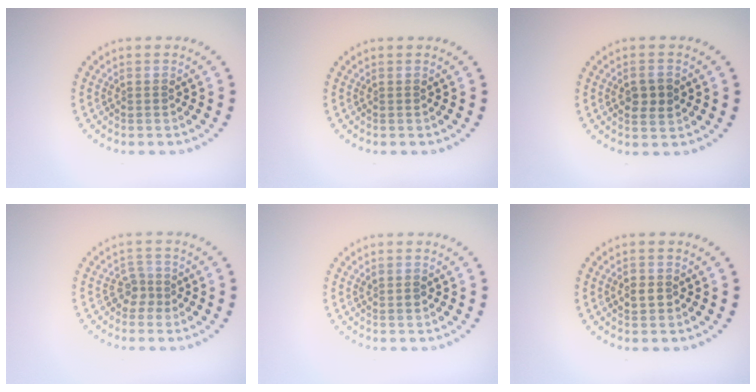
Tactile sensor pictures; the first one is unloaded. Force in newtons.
{"total": 0.0}
{"total": 2.3, "press": 2.3, "slide": 0.1}
{"total": 1.8, "press": 1.2, "slide": 1.3}
{"total": 0.7, "press": 0.7, "slide": 0.2}
{"total": 1.4, "press": 1.4, "slide": 0.2}